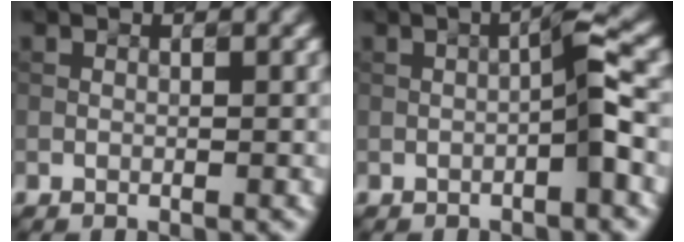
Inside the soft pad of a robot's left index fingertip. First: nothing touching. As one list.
[{"total": 2.7, "force": [-0.8, 0.0, 2.6], "torque": [-0.044, 0.015, -0.017]}]